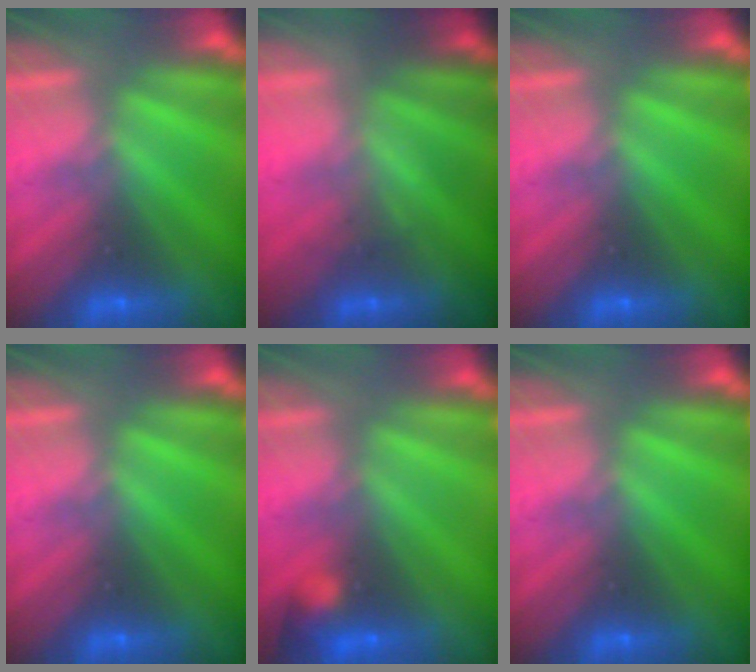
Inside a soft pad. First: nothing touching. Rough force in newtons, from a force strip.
{"total": 2.0}
{"total": 0.0}
{"total": 0.0}
{"total": 3.2}
{"total": 0.0}